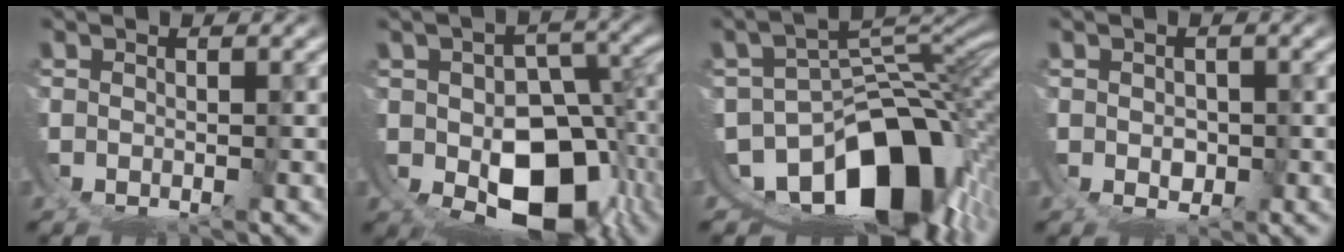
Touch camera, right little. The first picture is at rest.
{"total": 13.9, "force": [-4.8, 9.2, 9.3], "torque": [-0.160, -0.078, -0.034]}
{"total": 17.8, "force": [-7.6, 10.2, 12.4], "torque": [-0.193, -0.035, -0.104]}
{"total": 1.3, "force": [0.1, 0.8, 1.0], "torque": [-0.023, -0.015, 0.013]}